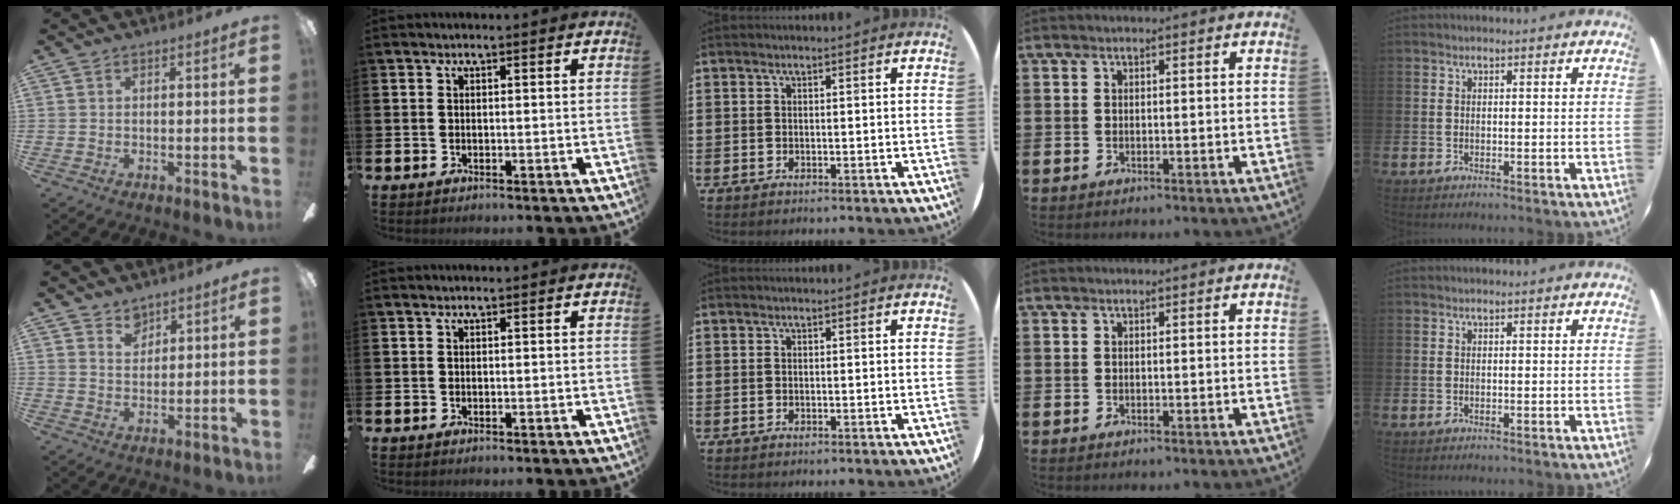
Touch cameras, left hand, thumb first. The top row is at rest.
{"thumb": {"total": 4.0, "force": [3.2, 2.2, 0.6], "torque": [-0.005, -0.014, 0.059]}}